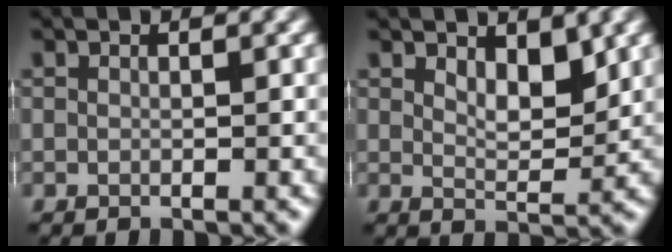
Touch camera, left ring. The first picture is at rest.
{"total": 3.3, "force": [1.7, 1.4, 2.4], "torque": [-0.041, -0.008, 0.030]}